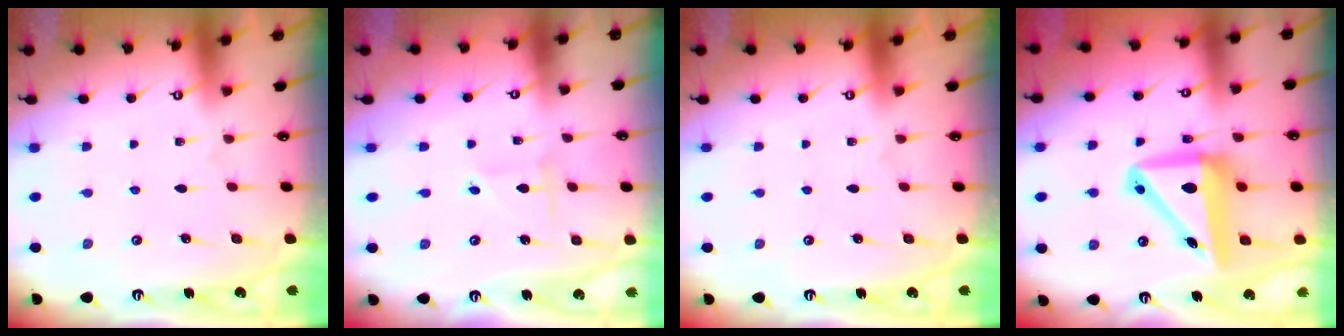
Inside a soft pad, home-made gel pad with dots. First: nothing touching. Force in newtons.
{"total": 1.4, "press": 1.4, "slide": 0.1}
{"total": 0.0}
{"total": 12.2, "press": 11.9, "slide": 2.4}